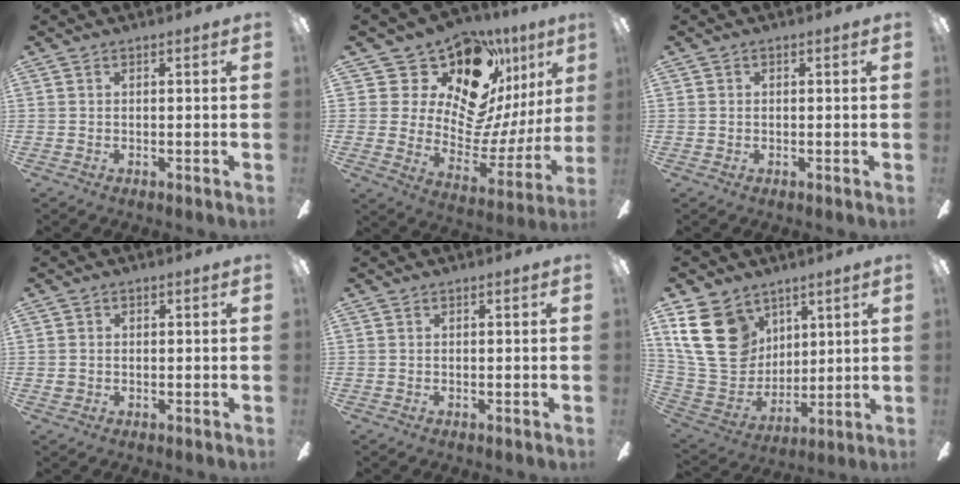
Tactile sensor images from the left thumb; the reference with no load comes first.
{"total": 18.3, "force": [13.1, 9.3, 8.7], "torque": [-0.142, -0.111, 0.245]}
{"total": 0.0}
{"total": 1.0, "force": [0.0, 1.0, 0.0], "torque": [-0.001, 0.004, -0.002]}
{"total": 0.0}
{"total": 18.5, "force": [8.1, 14.0, 8.9], "torque": [-0.191, -0.029, 0.157]}